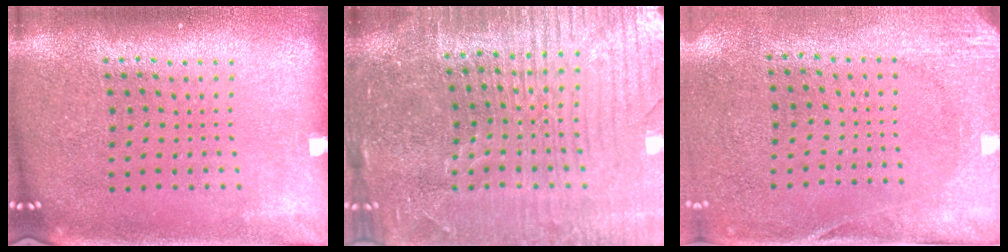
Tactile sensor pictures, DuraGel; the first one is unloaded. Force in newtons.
{"total": 5.1, "press": 4.7, "slide": 2.0}
{"total": 2.7, "press": 2.1, "slide": 1.7}